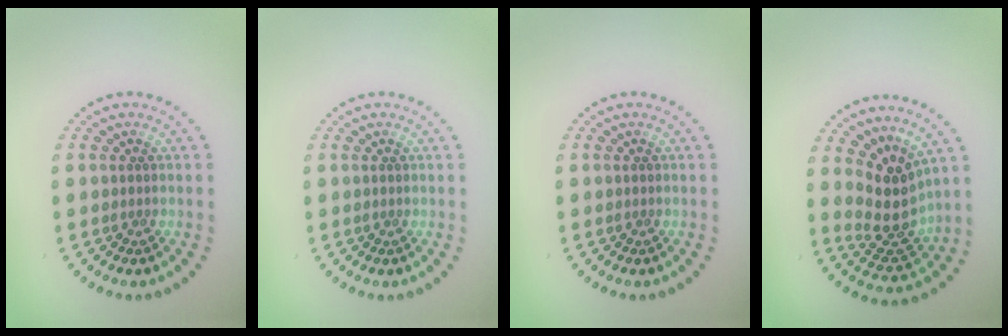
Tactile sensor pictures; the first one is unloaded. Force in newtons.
{"total": 0.0}
{"total": 0.0}
{"total": 4.0, "press": 3.5, "slide": 2.1}